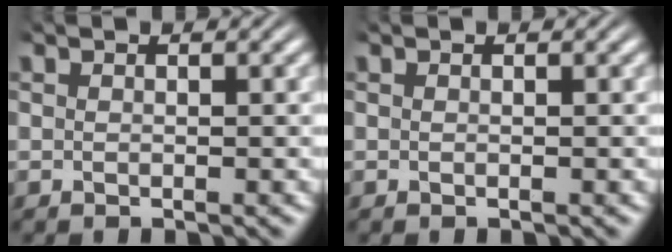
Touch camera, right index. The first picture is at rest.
{"total": 0.0}